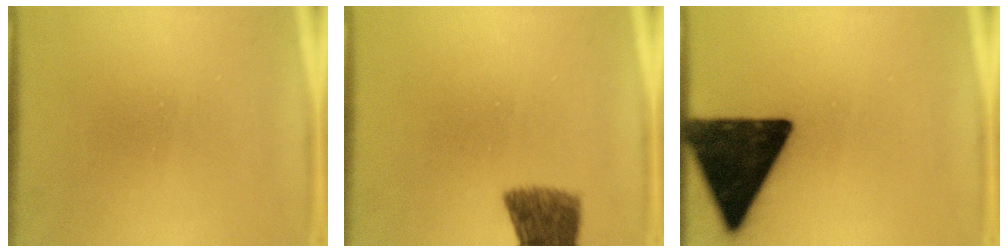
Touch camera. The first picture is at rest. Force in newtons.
{"total": 7.9}
{"total": 17.2}